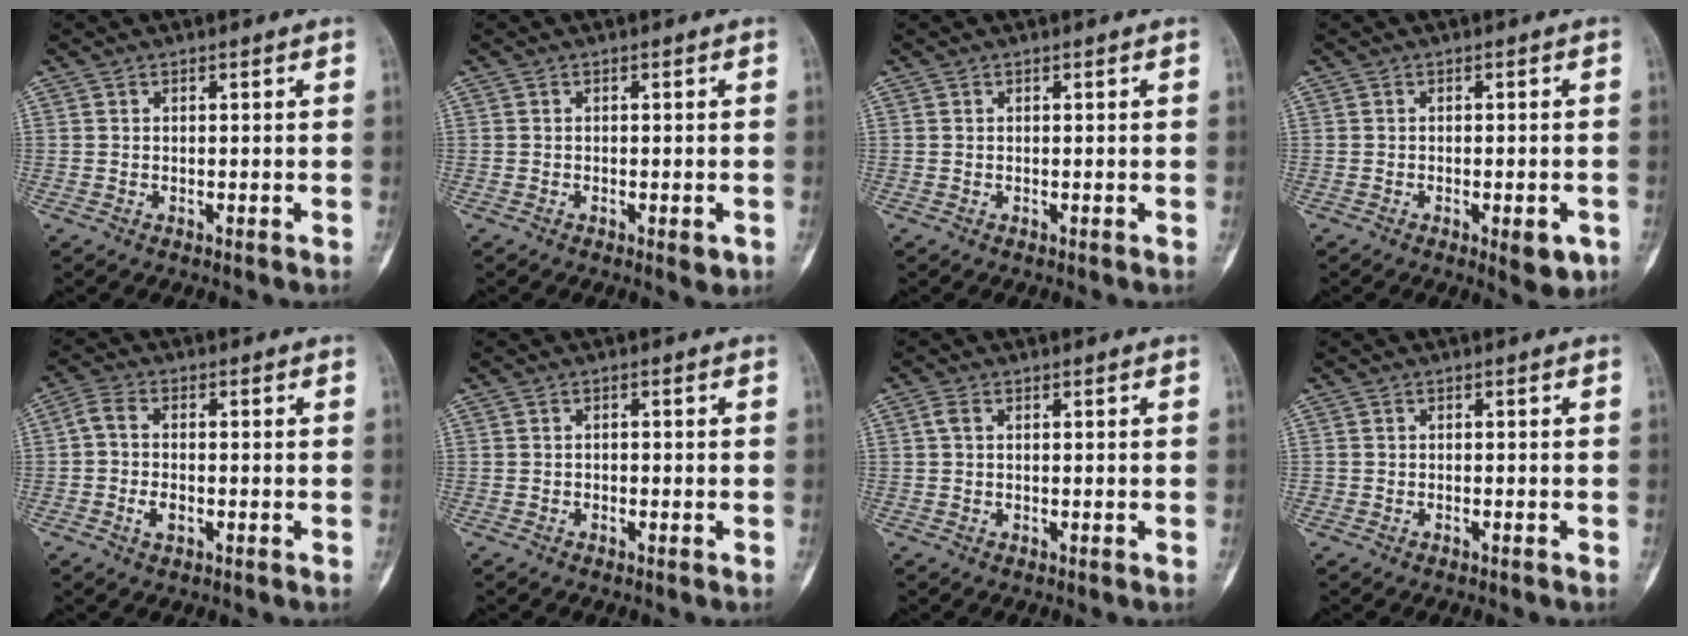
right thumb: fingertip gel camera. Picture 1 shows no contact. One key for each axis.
{"total": 1.9, "fx": -0.7, "fy": 0.8, "fz": 1.5, "tx": -0.017, "ty": -0.001, "tz": -0.007}
{"total": 0.0}
{"total": 4.9, "fx": -2.1, "fy": 1.9, "fz": 4.0, "tx": -0.037, "ty": 0.003, "tz": -0.019}
{"total": 5.0, "fx": -1.2, "fy": 3.0, "fz": 3.8, "tx": -0.078, "ty": 0.017, "tz": -0.027}
{"total": 0.8, "fx": -0.5, "fy": 0.6, "fz": 0.2, "tx": 0.000, "ty": 0.004, "tz": -0.011}
{"total": 1.3, "fx": 0.2, "fy": 0.8, "fz": 1.0, "tx": -0.024, "ty": 0.001, "tz": 0.002}
{"total": 0.6, "fx": -0.5, "fy": 0.4, "fz": 0.1, "tx": -0.001, "ty": 0.006, "tz": -0.010}